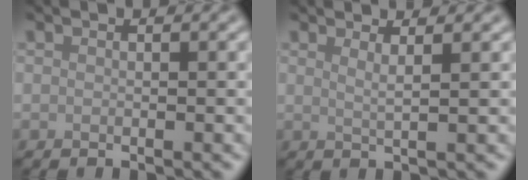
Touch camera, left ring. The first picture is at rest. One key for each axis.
{"total": 1.7, "fx": 1.1, "fy": 0.5, "fz": 1.2, "tx": -0.010, "ty": -0.002, "tz": 0.008}